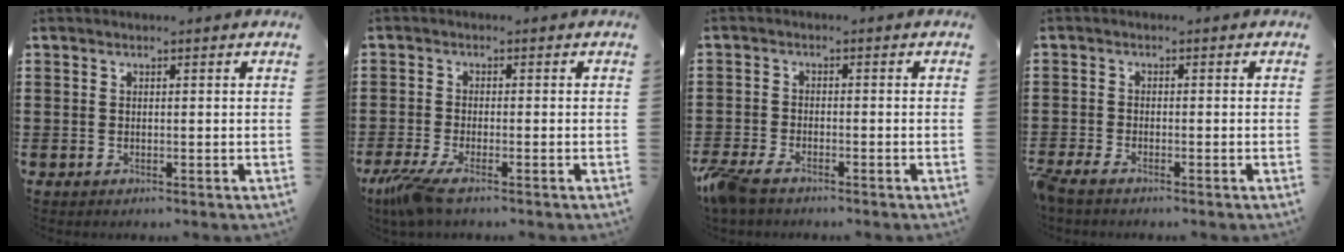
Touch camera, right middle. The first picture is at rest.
{"total": 4.0, "force": [-2.9, 0.2, 2.7], "torque": [-0.067, -0.018, -0.058]}
{"total": 3.6, "force": [-3.1, 0.9, 1.7], "torque": [-0.065, -0.012, -0.070]}
{"total": 2.1, "force": [-1.9, 0.3, 0.8], "torque": [-0.039, -0.008, -0.044]}